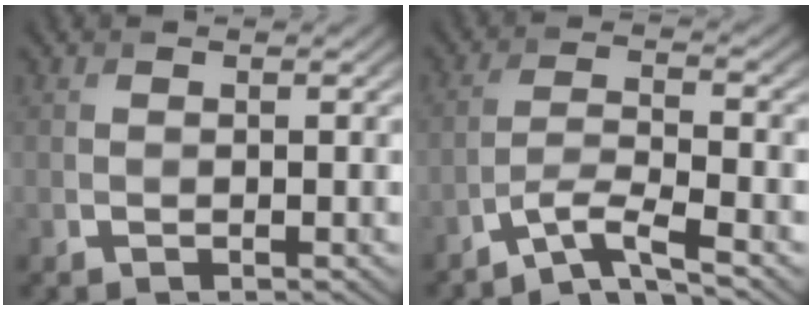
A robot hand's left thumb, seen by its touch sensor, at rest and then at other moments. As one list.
[{"total": 5.3, "force": [-4.1, 0.7, 3.3], "torque": [-0.059, 0.003, -0.084]}]